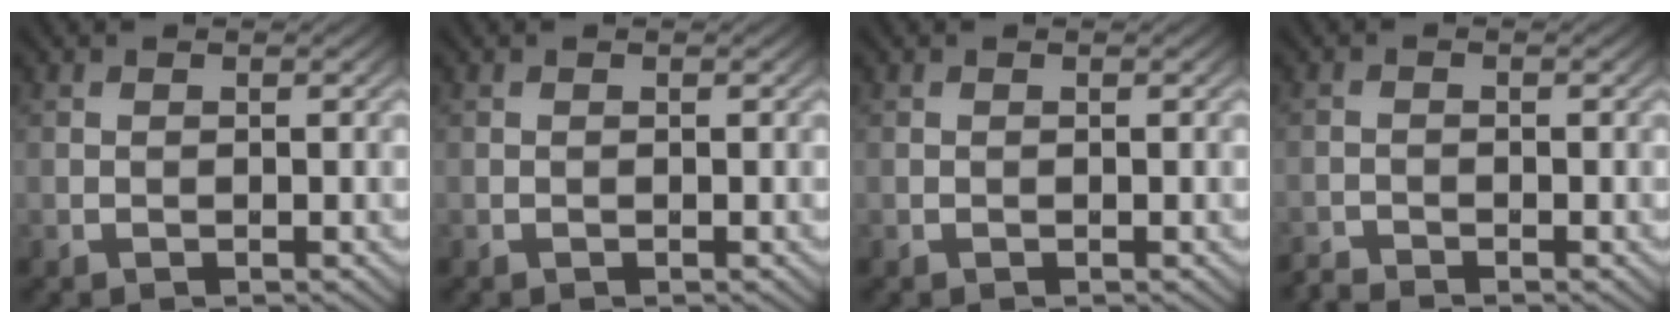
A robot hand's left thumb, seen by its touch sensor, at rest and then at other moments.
{"total": 0.0}
{"total": 0.0}
{"total": 1.3, "force": [-1.3, 0.0, 0.1], "torque": [-0.001, -0.004, -0.032]}